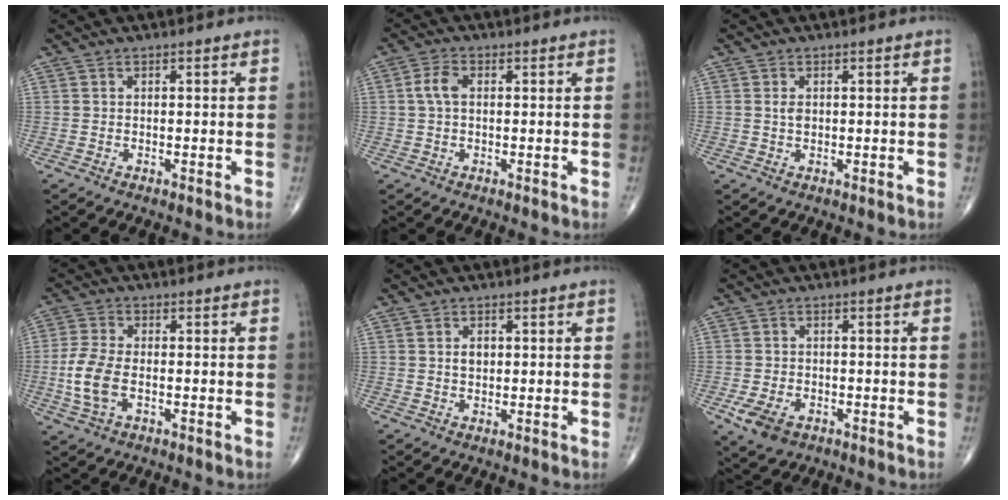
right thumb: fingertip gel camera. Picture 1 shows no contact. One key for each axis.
{"total": 3.5, "fx": 0.4, "fy": 2.1, "fz": 2.8, "tx": -0.061, "ty": 0.009, "tz": 0.004}
{"total": 1.4, "fx": 0.2, "fy": 0.9, "fz": 1.0, "tx": -0.015, "ty": 0.000, "tz": 0.004}
{"total": 7.7, "fx": -1.5, "fy": 4.2, "fz": 6.3, "tx": -0.143, "ty": 0.007, "tz": -0.031}
{"total": 2.4, "fx": 0.4, "fy": 1.7, "fz": 1.7, "tx": -0.022, "ty": 0.000, "tz": 0.007}
{"total": 5.9, "fx": -2.5, "fy": 3.8, "fz": 3.7, "tx": -0.072, "ty": 0.003, "tz": -0.038}